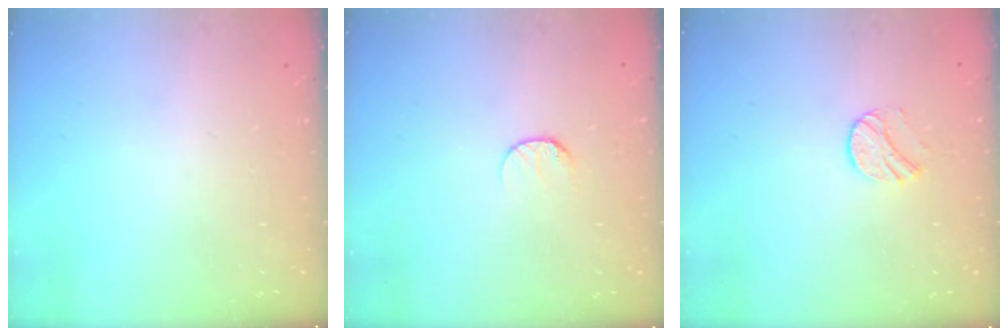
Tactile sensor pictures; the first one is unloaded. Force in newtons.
{"total": 6.3, "press": 6.3, "slide": 0.6}
{"total": 7.9, "press": 7.8, "slide": 0.9}